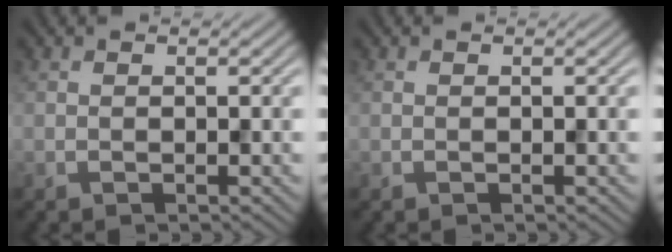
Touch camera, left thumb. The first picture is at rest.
{"total": 0.0}